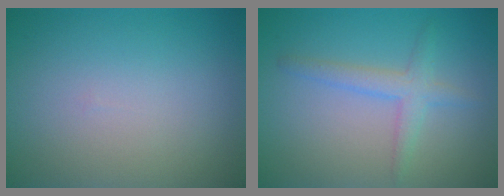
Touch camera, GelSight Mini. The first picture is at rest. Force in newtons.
{"total": 2.4, "press": 2.4, "slide": 0.2}